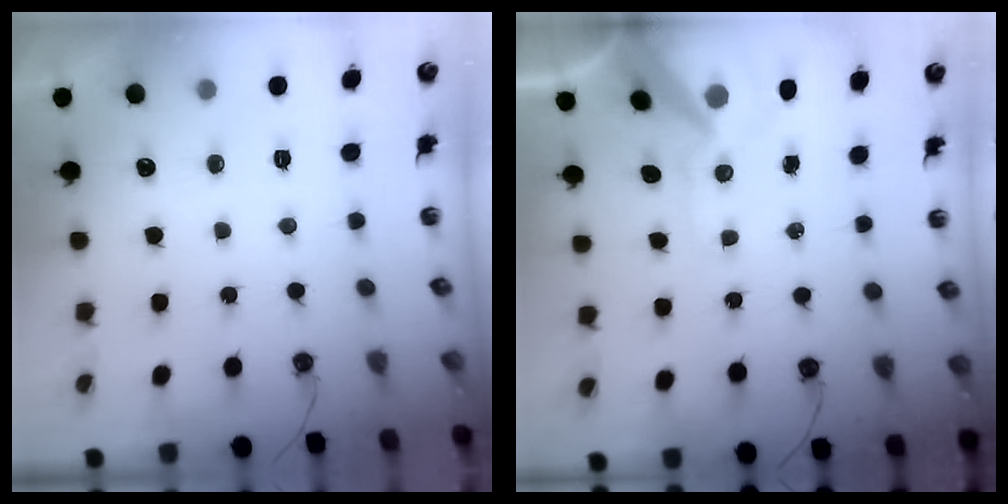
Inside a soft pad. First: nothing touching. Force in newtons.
{"total": 12.5, "press": 12.4, "slide": 1.8}